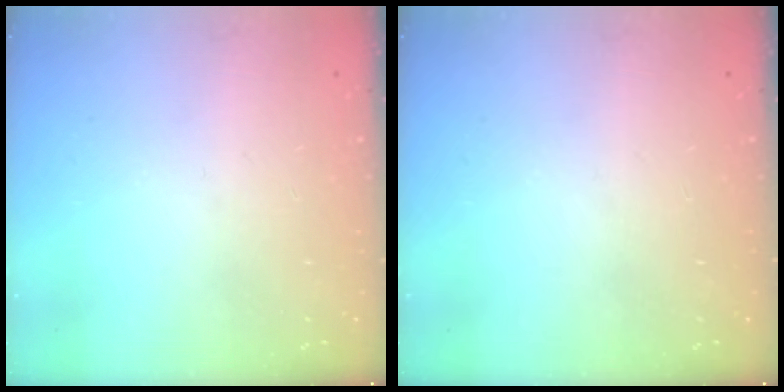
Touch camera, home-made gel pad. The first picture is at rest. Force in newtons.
{"total": 0.0}